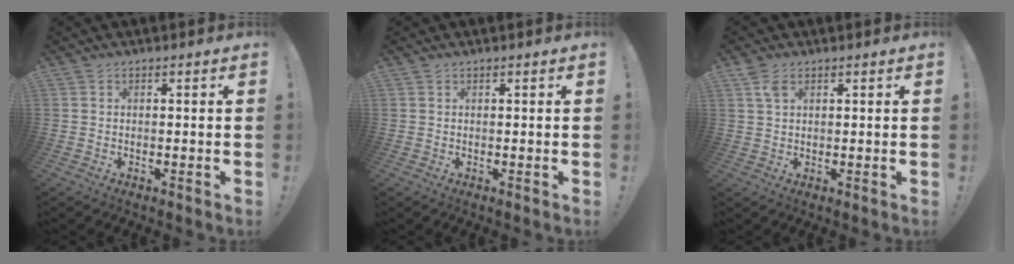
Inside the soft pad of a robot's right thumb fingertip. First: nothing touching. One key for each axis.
{"total": 0.0}
{"total": 3.9, "fx": 2.1, "fy": 2.0, "fz": 2.6, "tx": -0.047, "ty": -0.002, "tz": 0.039}